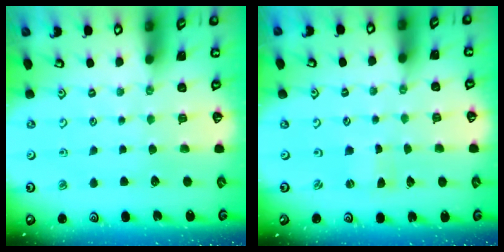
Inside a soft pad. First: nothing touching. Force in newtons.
{"total": 0.0}